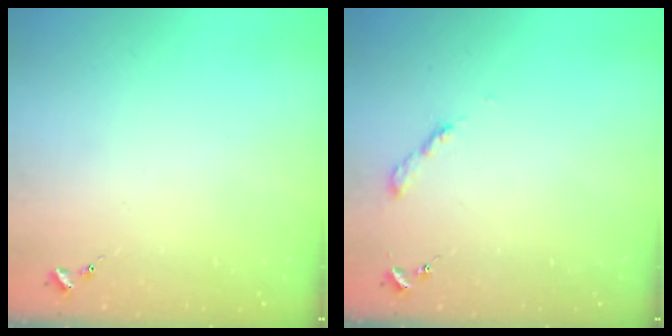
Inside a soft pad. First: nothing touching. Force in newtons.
{"total": 3.1, "press": 3.1, "slide": 0.2}